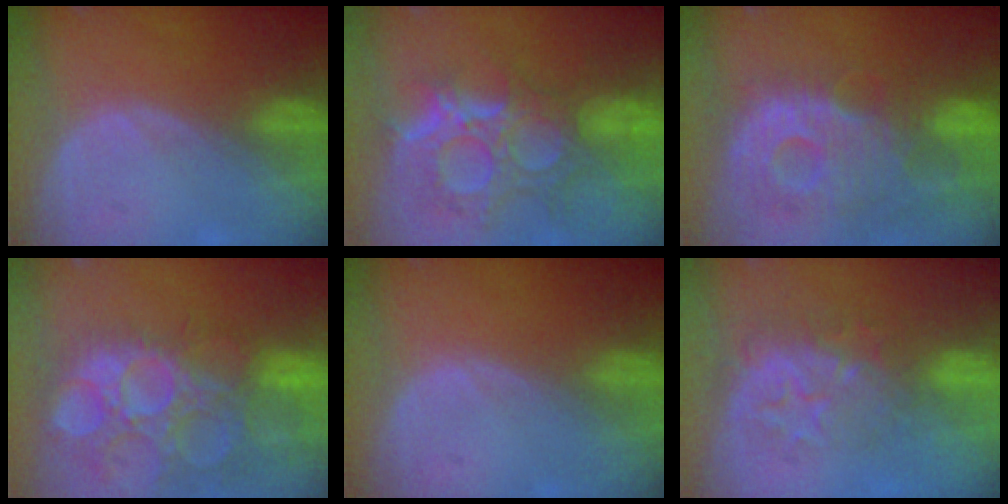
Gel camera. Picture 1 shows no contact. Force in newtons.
{"total": 12.0, "press": 10.8, "slide": 5.3}
{"total": 13.0, "press": 11.3, "slide": 6.4}
{"total": 15.1, "press": 12.6, "slide": 8.4}
{"total": 0.0}
{"total": 8.8, "press": 7.7, "slide": 4.2}